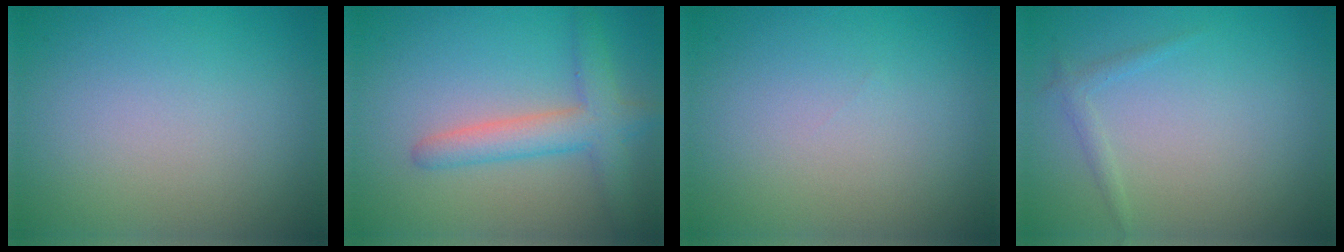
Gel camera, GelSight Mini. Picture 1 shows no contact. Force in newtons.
{"total": 4.0, "press": 4.0, "slide": 0.3}
{"total": 0.0}
{"total": 0.9, "press": 0.9, "slide": 0.1}